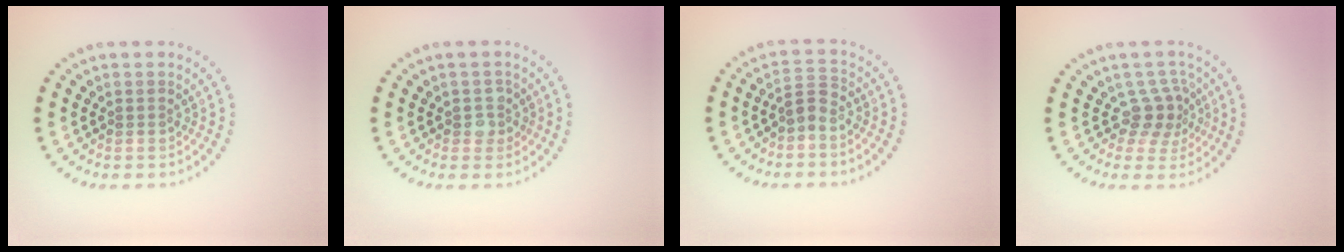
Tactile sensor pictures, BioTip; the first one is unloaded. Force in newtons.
{"total": 1.5, "press": 1.4, "slide": 0.7}
{"total": 1.8, "press": 1.4, "slide": 1.2}
{"total": 2.7, "press": 1.9, "slide": 1.9}